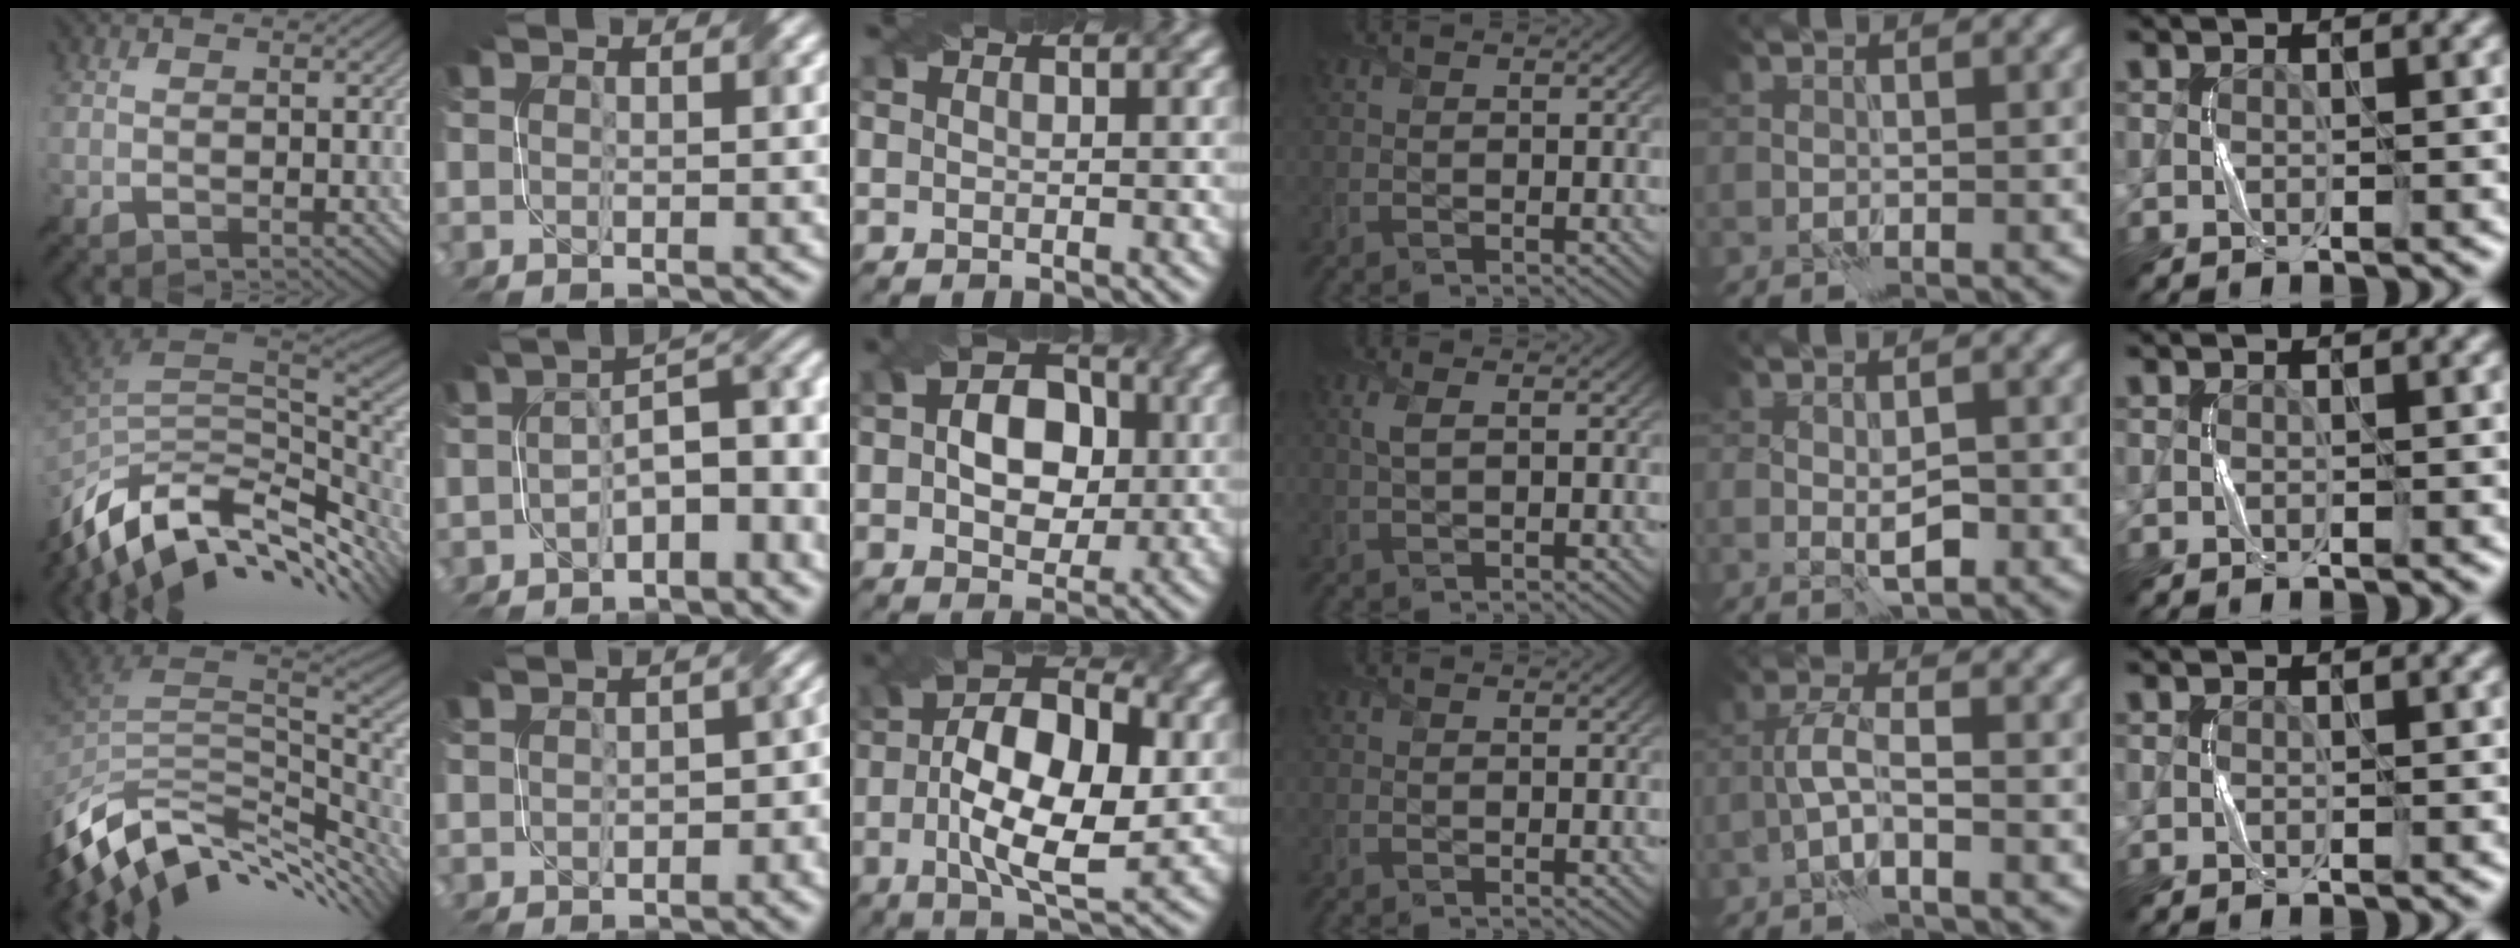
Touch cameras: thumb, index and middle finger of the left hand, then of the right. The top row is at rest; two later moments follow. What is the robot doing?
{"motion": "twist", "object": "screw"}